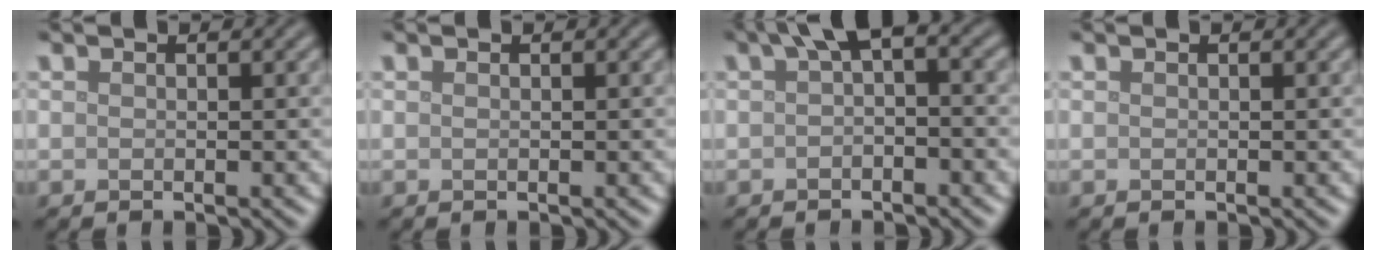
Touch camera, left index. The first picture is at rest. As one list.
[{"total": 0.0}, {"total": 2.7, "force": [0.4, 1.1, 2.5], "torque": [-0.035, 0.011, 0.000]}, {"total": 0.0}]